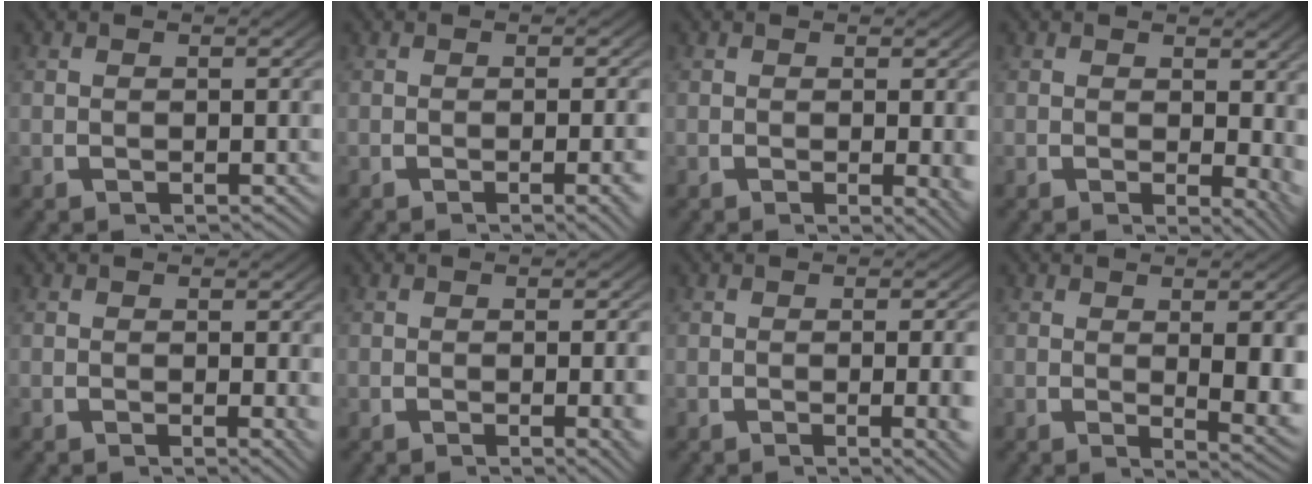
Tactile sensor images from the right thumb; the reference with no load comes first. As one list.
[{"total": 2.4, "force": [-0.8, 0.2, 2.2], "torque": [-0.028, 0.005, -0.013]}, {"total": 1.9, "force": [0.0, 0.4, 1.8], "torque": [-0.020, -0.007, 0.002]}, {"total": 2.9, "force": [0.8, 1.5, 2.3], "torque": [-0.013, -0.009, 0.011]}, {"total": 1.0, "force": [0.2, 0.2, 1.0], "torque": [-0.010, -0.004, 0.004]}, {"total": 2.2, "force": [-0.2, 0.3, 2.2], "torque": [-0.022, 0.001, -0.004]}, {"total": 3.3, "force": [-0.4, 0.6, 3.2], "torque": [-0.035, 0.000, -0.007]}, {"total": 5.1, "force": [-0.1, 1.8, 4.8], "torque": [-0.061, -0.019, 0.008]}]